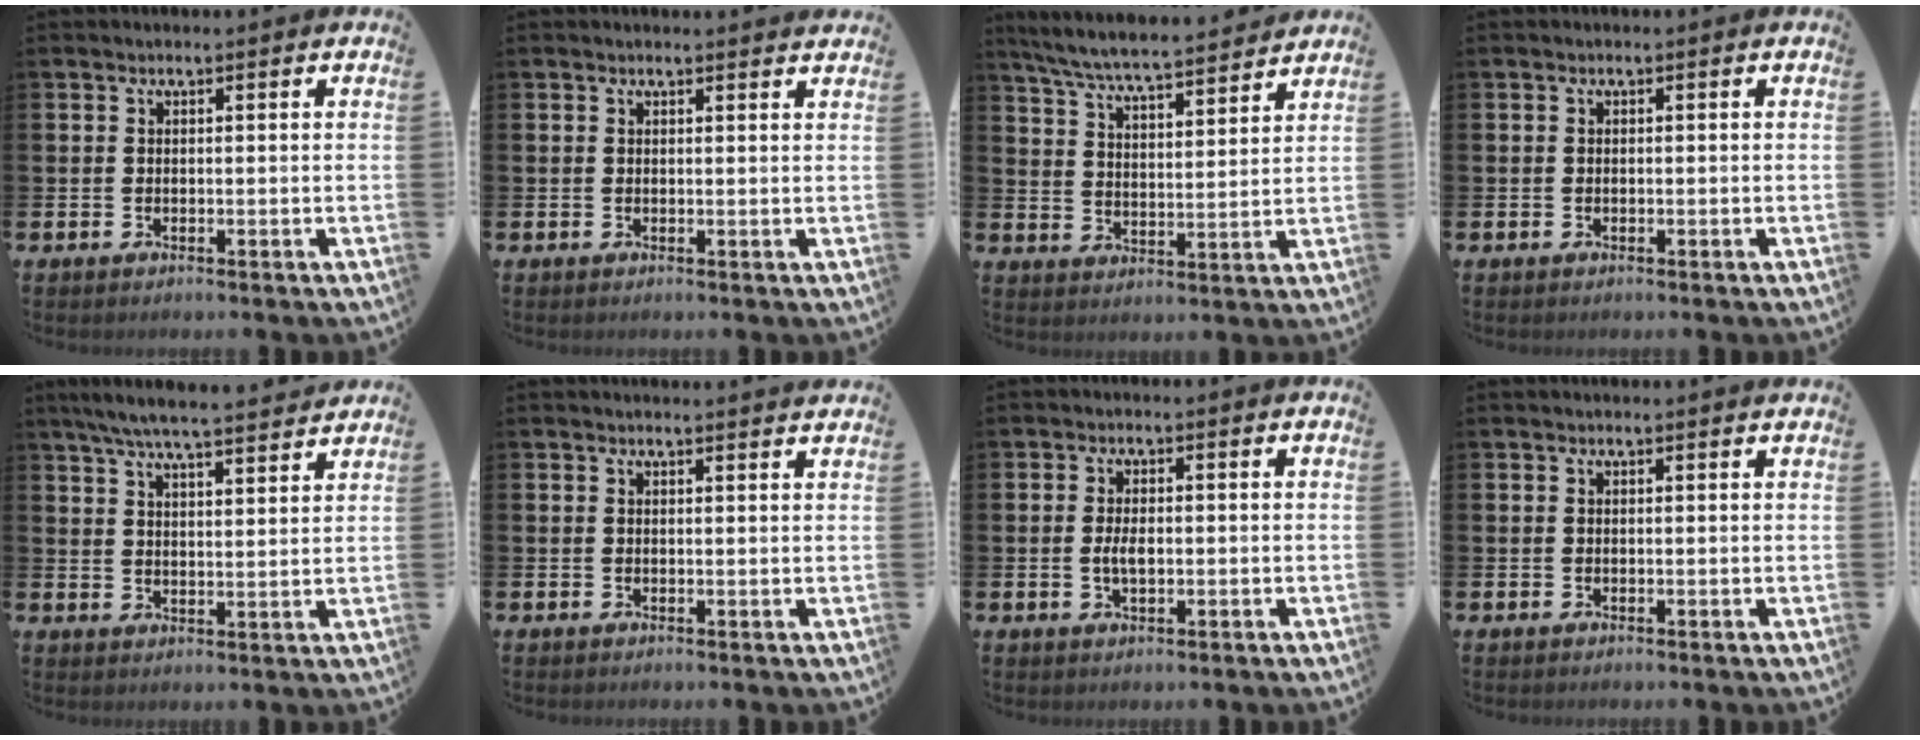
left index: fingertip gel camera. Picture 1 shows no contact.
{"total": 1.0, "force": [1.0, 0.0, 0.1], "torque": [0.009, -0.007, 0.016]}
{"total": 7.0, "force": [6.7, 0.3, 2.2], "torque": [-0.066, -0.047, 0.115]}
{"total": 0.0}
{"total": 6.8, "force": [6.4, 0.3, 2.2], "torque": [-0.055, -0.036, 0.112]}
{"total": 1.3, "force": [1.3, -0.1, 0.1], "torque": [0.012, -0.011, 0.020]}
{"total": 2.7, "force": [-0.1, 1.3, 2.3], "torque": [-0.033, -0.001, -0.006]}
{"total": 0.5, "force": [0.5, -0.1, 0.1], "torque": [0.004, -0.003, 0.008]}